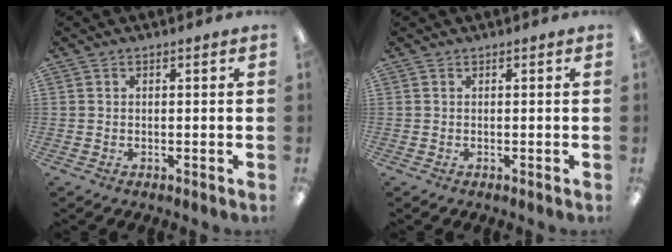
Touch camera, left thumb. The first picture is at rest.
{"total": 0.0}